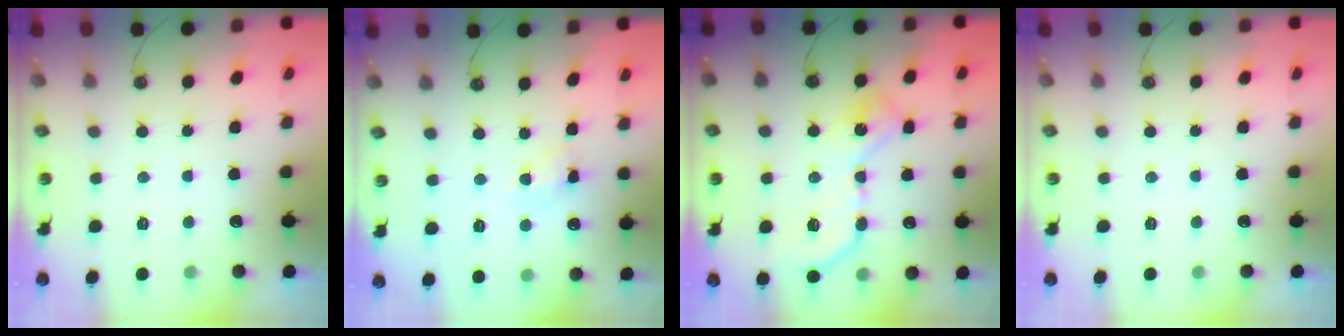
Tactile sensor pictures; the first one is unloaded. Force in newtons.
{"total": 6.7, "press": 6.7, "slide": 0.6}
{"total": 13.3, "press": 13.3, "slide": 0.5}
{"total": 0.0}